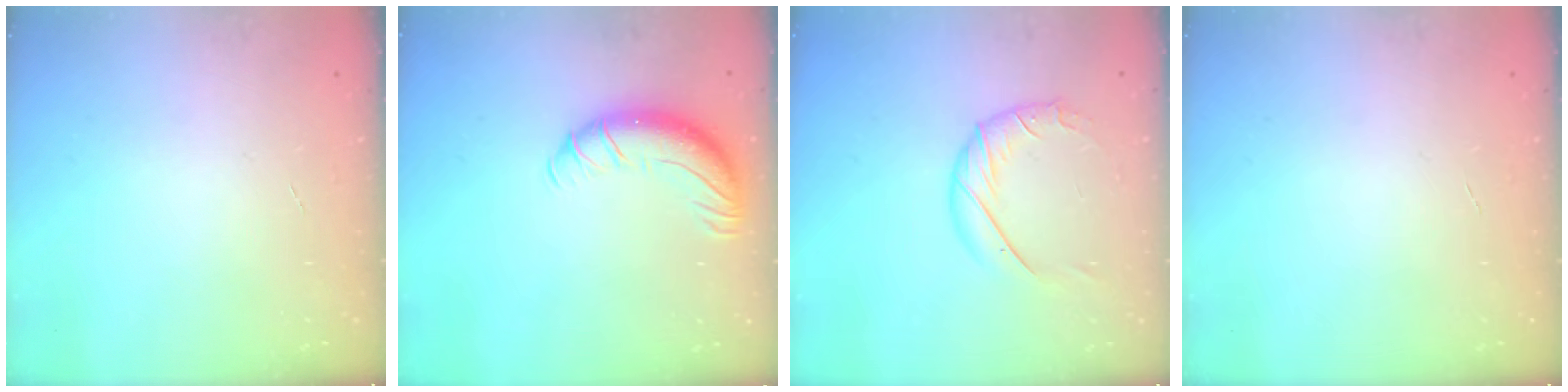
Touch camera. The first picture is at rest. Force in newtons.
{"total": 11.1, "press": 10.9, "slide": 2.4}
{"total": 9.9, "press": 9.9, "slide": 0.9}
{"total": 0.0}